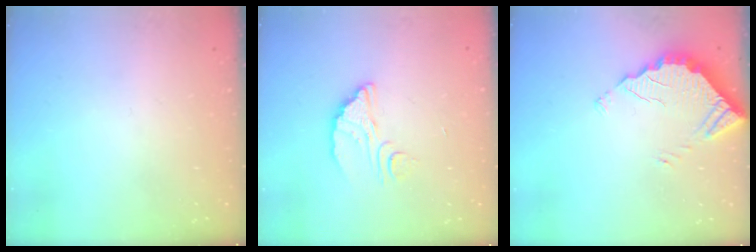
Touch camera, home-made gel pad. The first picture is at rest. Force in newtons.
{"total": 4.9, "press": 4.9, "slide": 0.3}
{"total": 3.6, "press": 3.6, "slide": 0.2}